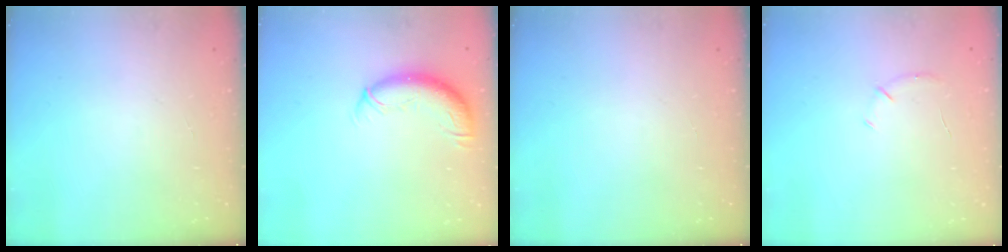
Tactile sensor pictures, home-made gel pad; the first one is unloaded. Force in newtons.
{"total": 10.6, "press": 10.2, "slide": 2.7}
{"total": 0.0}
{"total": 6.1, "press": 5.9, "slide": 1.7}